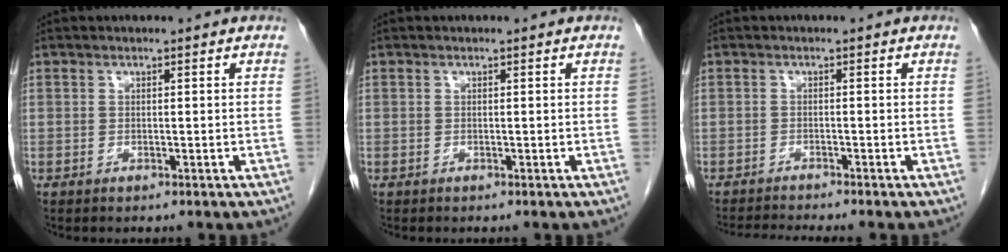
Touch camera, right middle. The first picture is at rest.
{"total": 0.0}
{"total": 4.9, "force": [-4.5, -1.1, 1.6], "torque": [-0.024, -0.018, -0.071]}